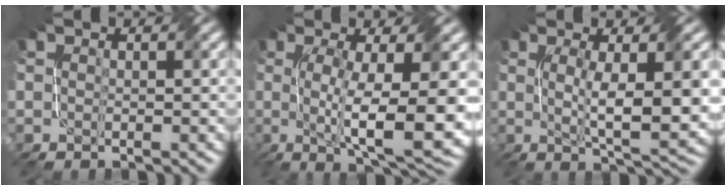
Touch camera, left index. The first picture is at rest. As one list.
[{"total": 10.7, "force": [-1.0, 2.7, 10.4], "torque": [-0.158, -0.011, -0.012]}, {"total": 7.6, "force": [0.4, 1.7, 7.4], "torque": [-0.112, -0.004, 0.011]}]